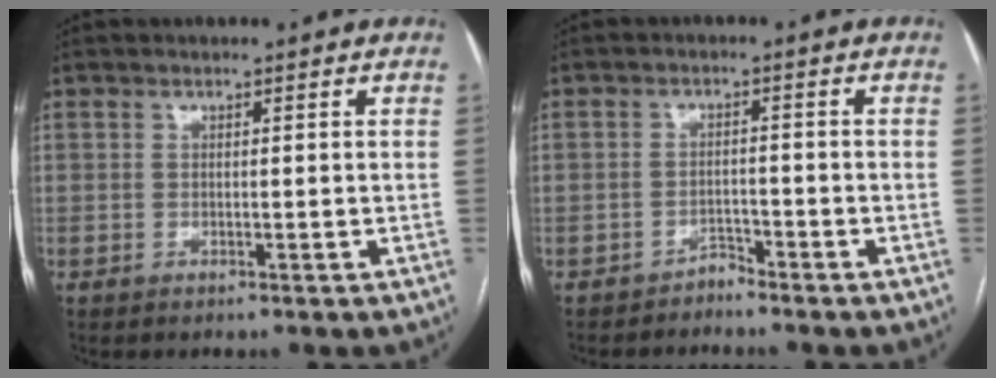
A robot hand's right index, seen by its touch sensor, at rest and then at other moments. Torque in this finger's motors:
{"motor_torque": [-1.01, 0.48, -0.49, -0.13]}